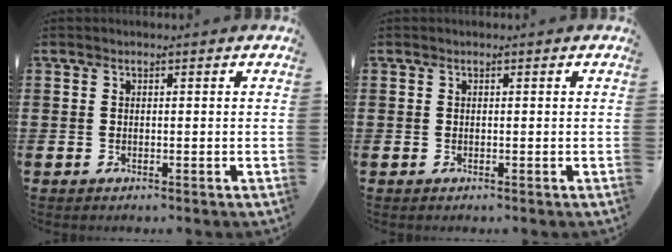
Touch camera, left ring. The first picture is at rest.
{"total": 0.0}